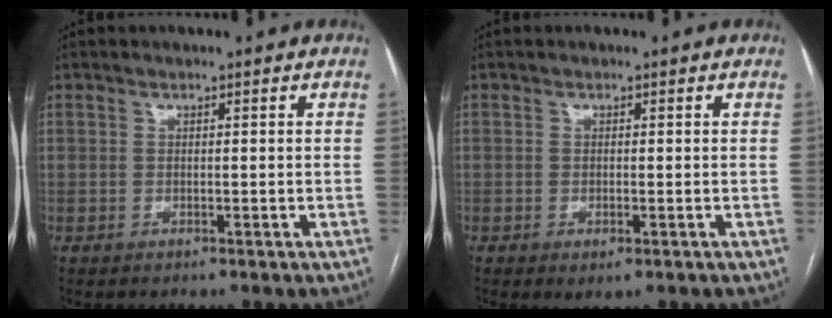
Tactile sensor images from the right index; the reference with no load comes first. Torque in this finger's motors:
{"motor_torque": [0.70, -0.42, 0.22, 0.04]}